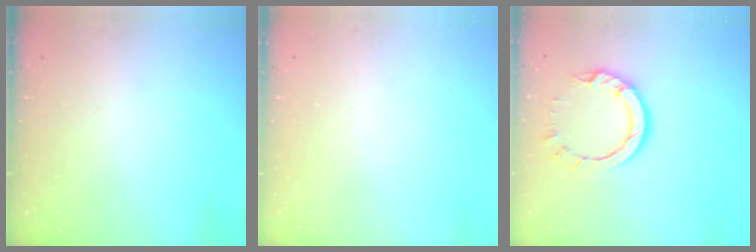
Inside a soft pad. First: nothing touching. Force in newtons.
{"total": 0.0}
{"total": 7.6, "press": 7.6, "slide": 0.8}